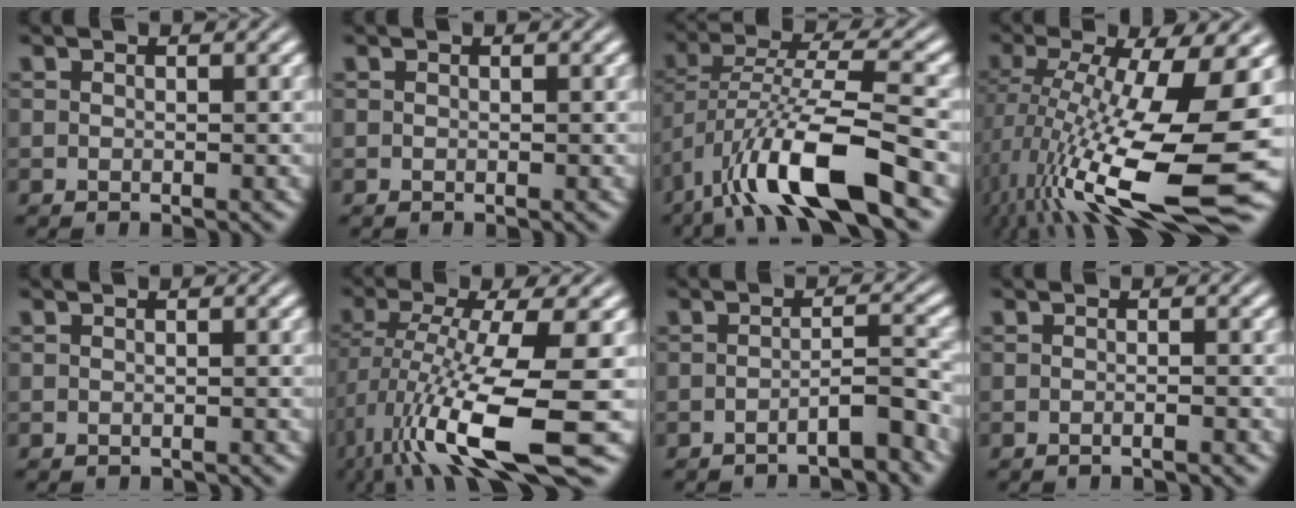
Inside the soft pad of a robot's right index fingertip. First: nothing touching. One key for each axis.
{"total": 0.0}
{"total": 7.2, "fx": -2.6, "fy": 2.3, "fz": 6.3, "tx": -0.132, "ty": -0.024, "tz": -0.030}
{"total": 13.3, "fx": -2.6, "fy": 4.1, "fz": 12.4, "tx": -0.196, "ty": -0.039, "tz": -0.009}
{"total": 0.6, "fx": -0.5, "fy": -0.2, "fz": 0.0, "tx": -0.004, "ty": -0.004, "tz": -0.006}
{"total": 9.6, "fx": -3.4, "fy": 2.2, "fz": 8.7, "tx": -0.165, "ty": -0.043, "tz": -0.025}
{"total": 3.0, "fx": -2.4, "fy": -0.3, "fz": 1.8, "tx": -0.009, "ty": 0.000, "tz": -0.041}
{"total": 1.0, "fx": -0.9, "fy": -0.3, "fz": 0.3, "tx": -0.005, "ty": 0.003, "tz": -0.017}